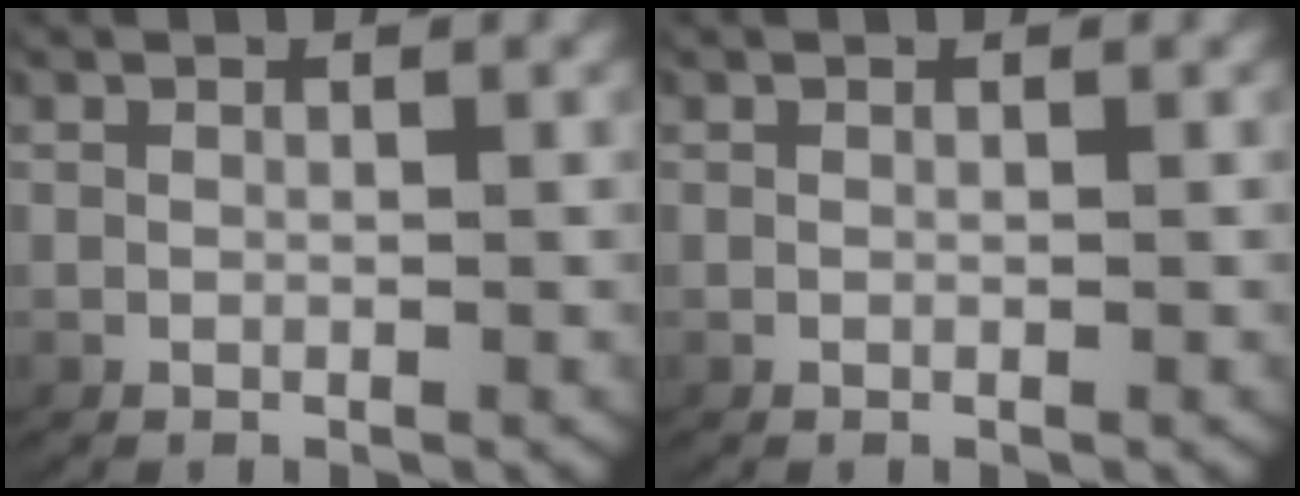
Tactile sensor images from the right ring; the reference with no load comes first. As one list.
[{"total": 0.0}]